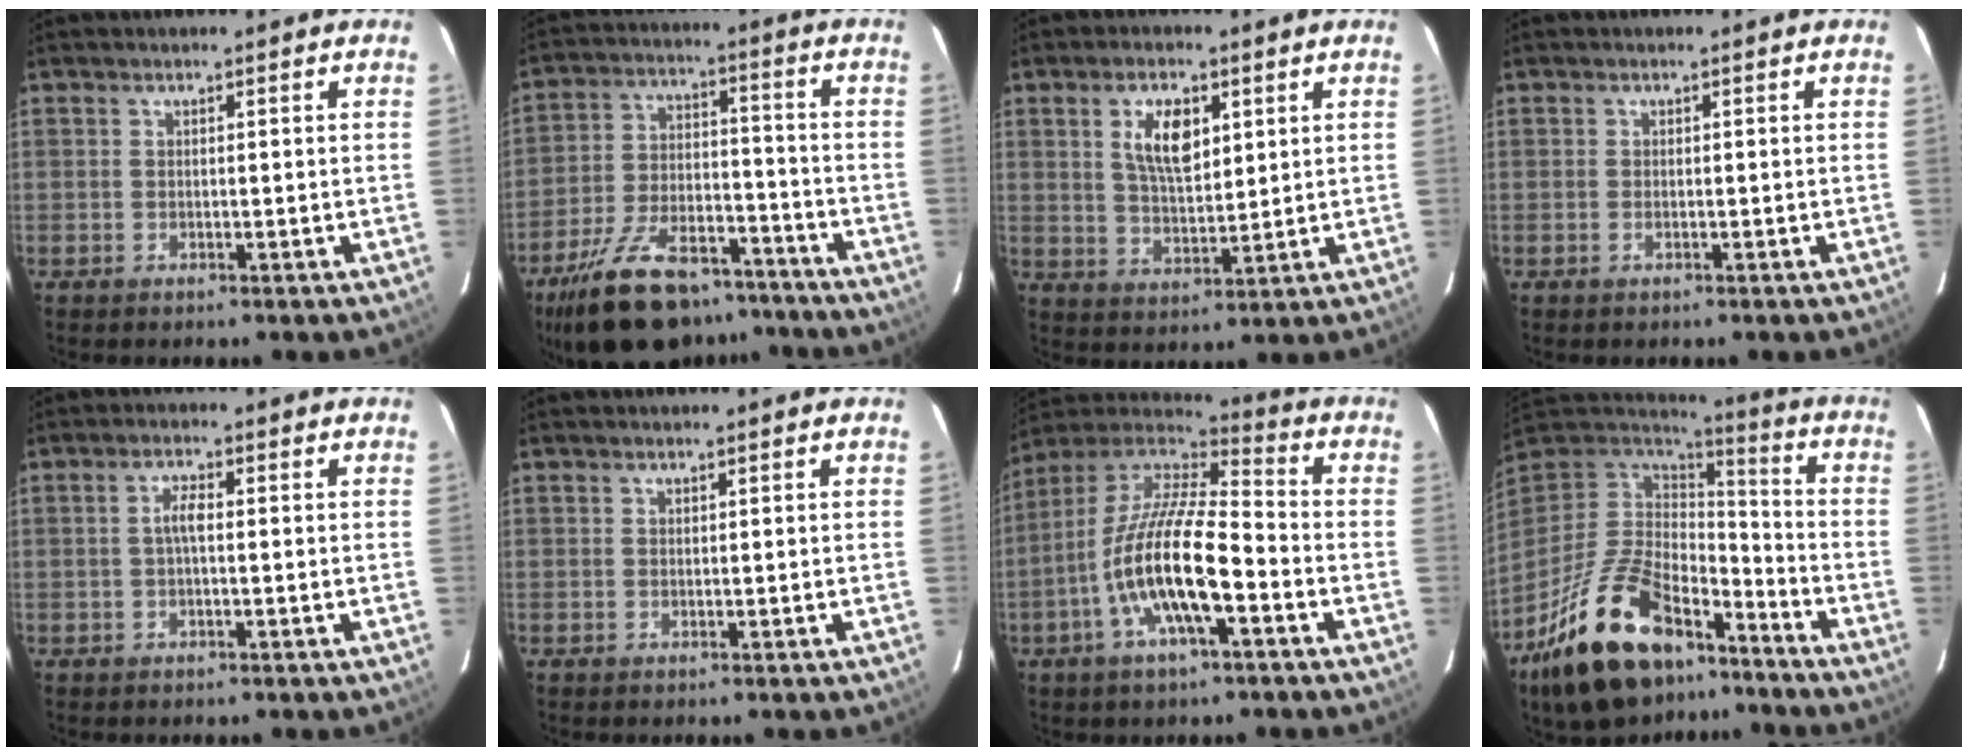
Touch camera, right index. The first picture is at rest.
{"total": 21.6, "force": [-16.4, 9.3, 10.7], "torque": [-0.214, -0.003, -0.247]}
{"total": 8.3, "force": [3.1, 3.9, 6.6], "torque": [-0.118, 0.006, 0.060]}
{"total": 0.6, "force": [-0.2, 0.2, 0.5], "torque": [-0.010, 0.000, -0.005]}
{"total": 2.4, "force": [-0.2, 0.6, 2.3], "torque": [-0.046, 0.007, -0.003]}
{"total": 0.0}
{"total": 17.5, "force": [-6.1, 4.9, 15.6], "torque": [-0.300, -0.013, -0.121]}
{"total": 26.0, "force": [-16.8, 12.5, 15.3], "torque": [-0.306, -0.009, -0.267]}